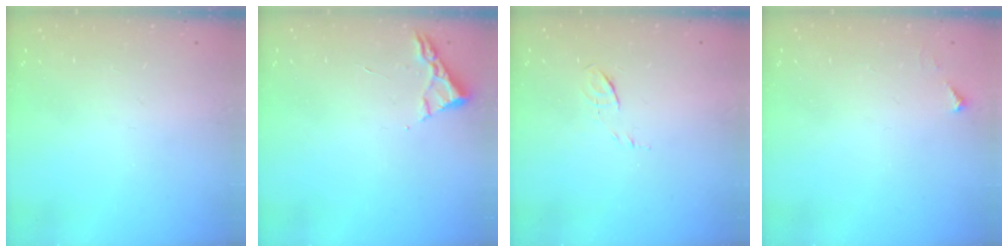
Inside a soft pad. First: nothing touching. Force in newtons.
{"total": 3.0, "press": 2.9, "slide": 0.4}
{"total": 5.0, "press": 4.9, "slide": 1.2}
{"total": 3.4, "press": 3.4, "slide": 0.4}